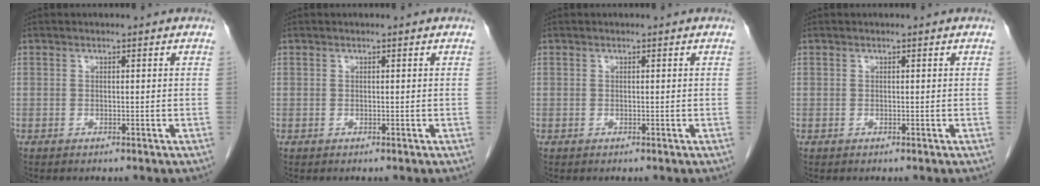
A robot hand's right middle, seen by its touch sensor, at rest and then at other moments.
{"total": 0.0}
{"total": 0.0}
{"total": 0.0}